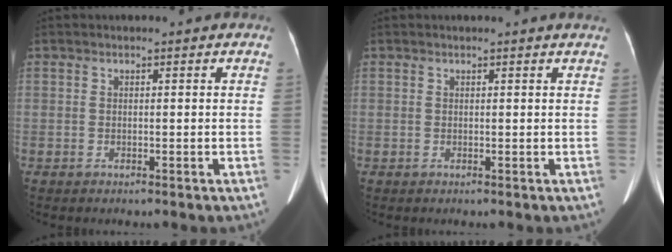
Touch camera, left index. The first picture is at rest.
{"total": 1.7, "force": [1.6, -0.3, 0.5], "torque": [-0.014, 0.000, 0.015]}